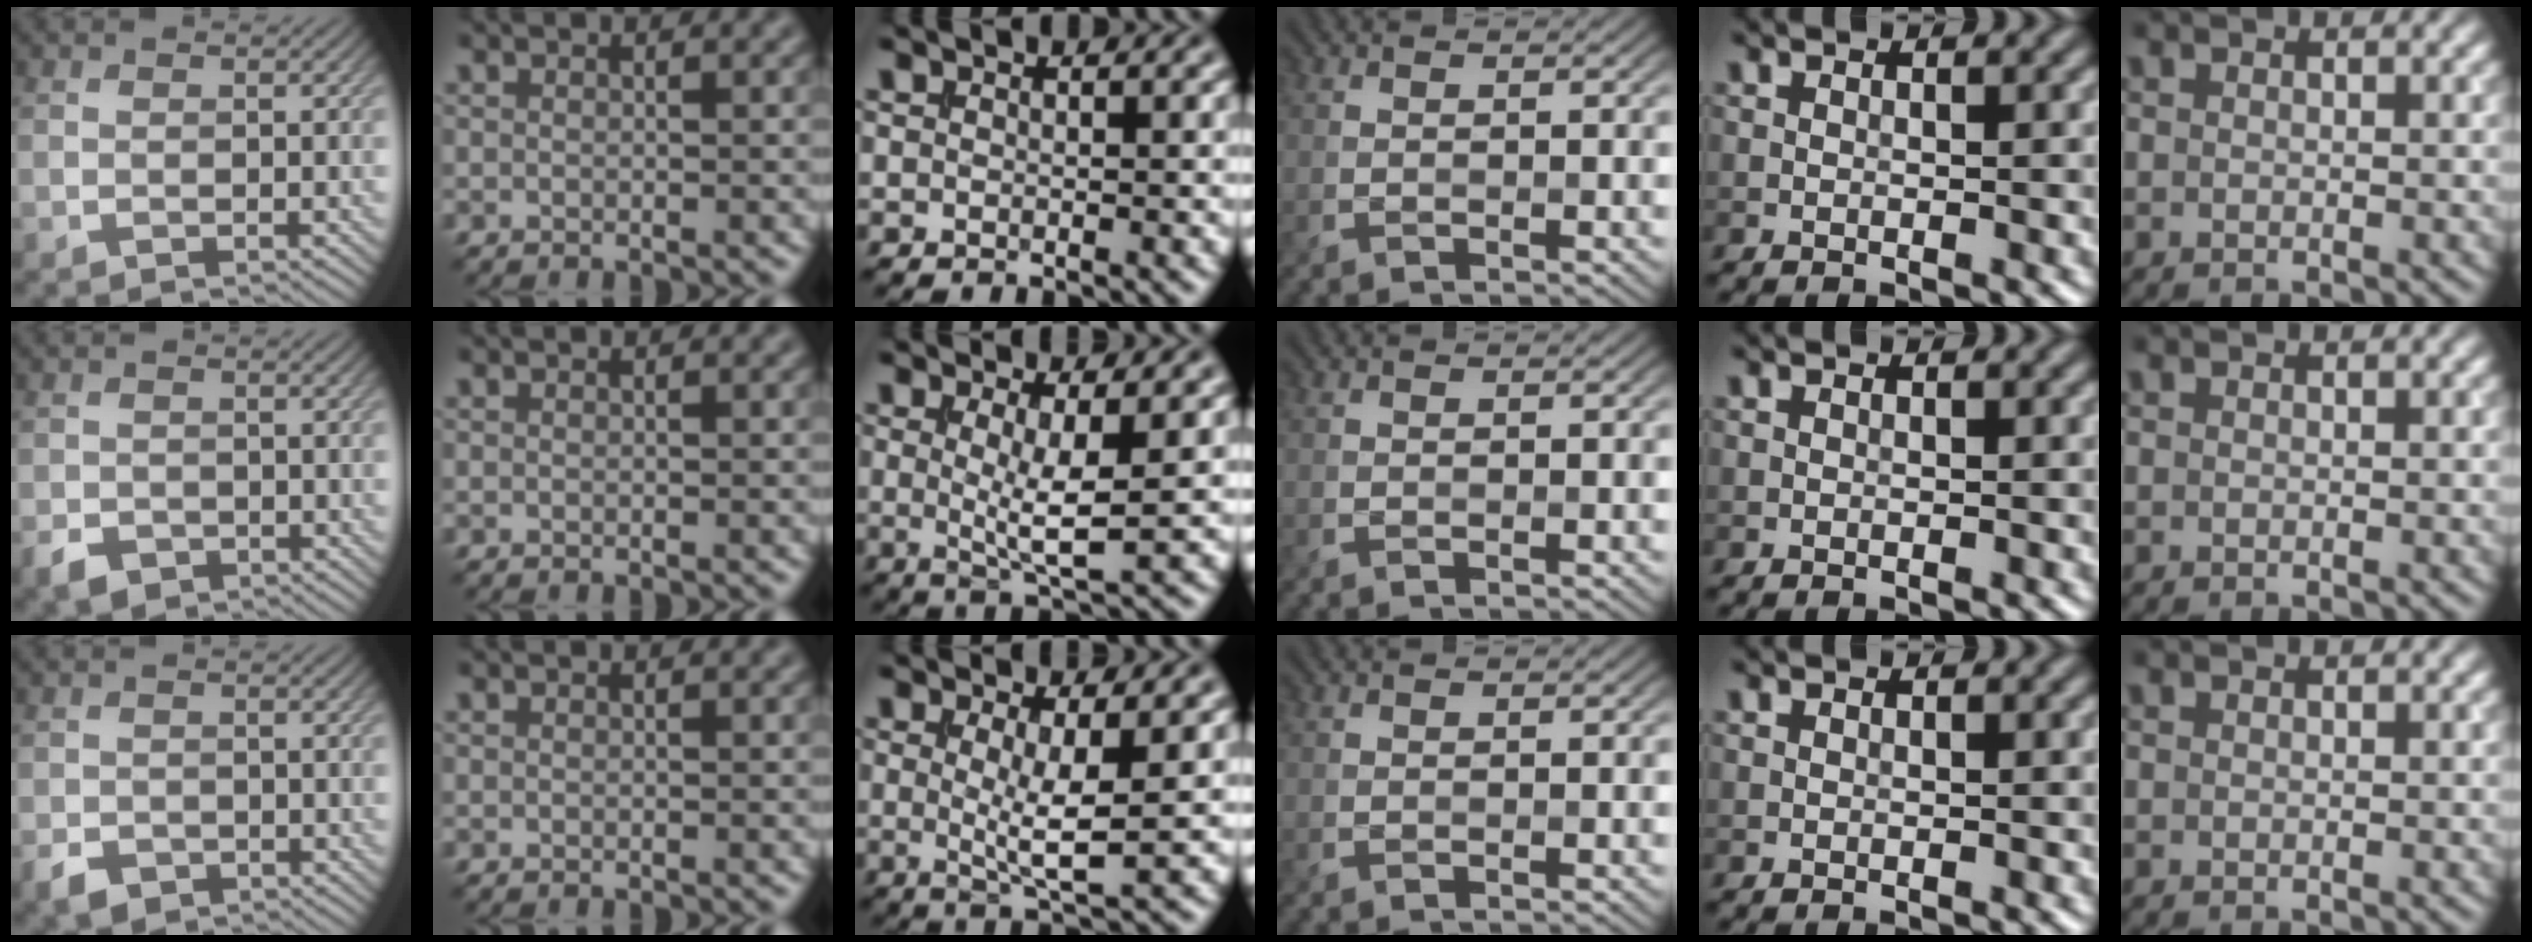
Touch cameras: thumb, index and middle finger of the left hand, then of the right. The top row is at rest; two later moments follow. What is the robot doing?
{"motion": "extract", "object": "file holder"}